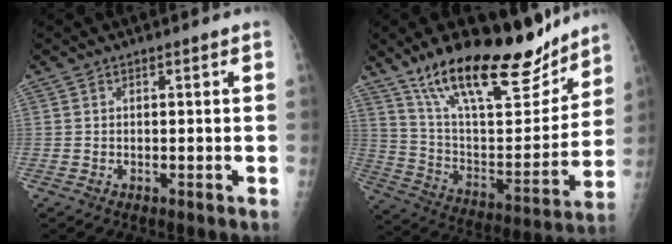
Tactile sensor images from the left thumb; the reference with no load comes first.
{"total": 25.5, "force": [18.8, 8.6, 15.0], "torque": [-0.198, -0.083, 0.314]}